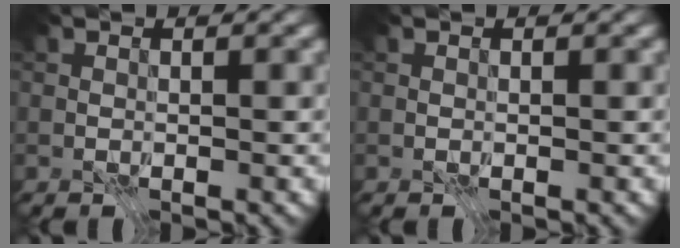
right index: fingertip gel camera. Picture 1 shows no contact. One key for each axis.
{"total": 0.0}